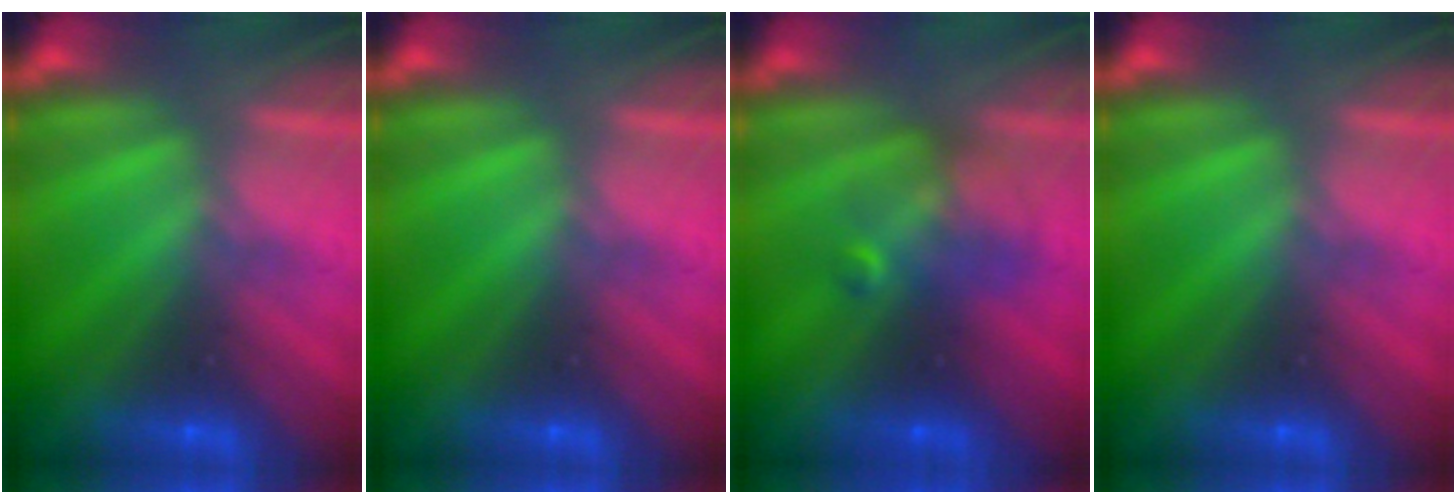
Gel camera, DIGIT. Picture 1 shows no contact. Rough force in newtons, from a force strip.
{"total": 0.0}
{"total": 2.4}
{"total": 0.0}